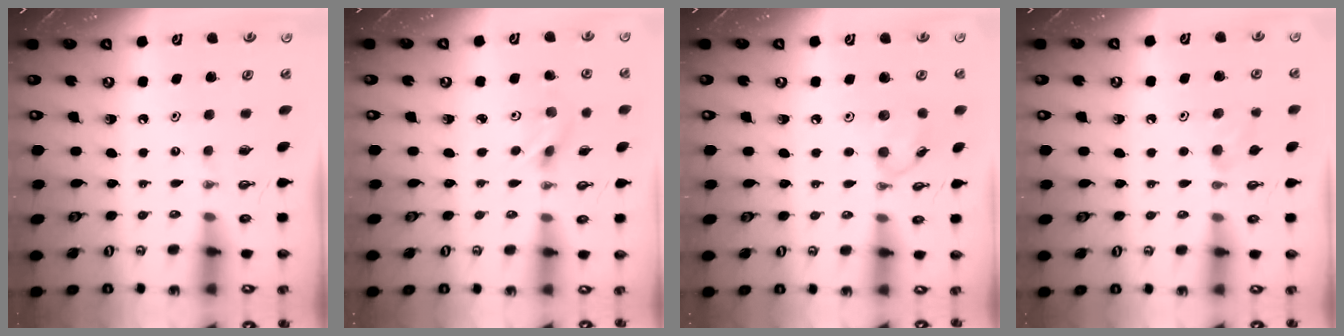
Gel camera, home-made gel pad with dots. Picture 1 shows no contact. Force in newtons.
{"total": 2.9, "press": 2.7, "slide": 1.2}
{"total": 7.2, "press": 7.2, "slide": 0.8}
{"total": 4.9, "press": 4.8, "slide": 1.0}